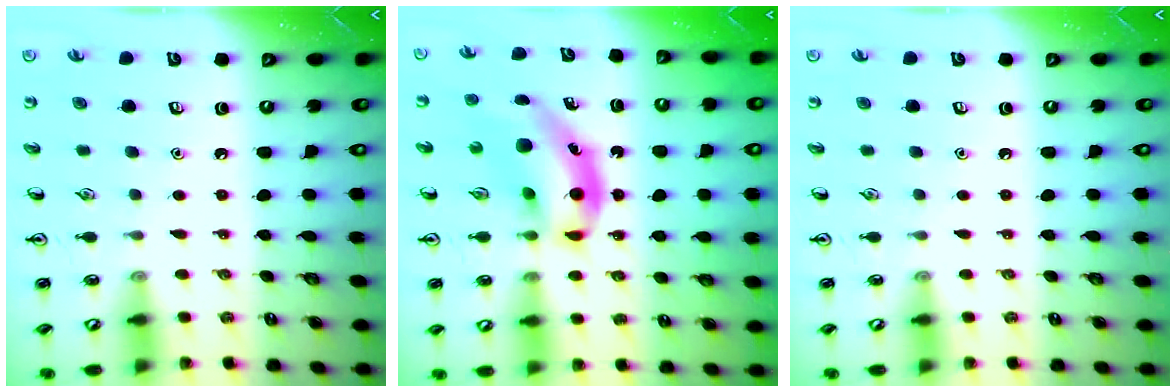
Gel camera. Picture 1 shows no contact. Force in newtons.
{"total": 11.9, "press": 11.4, "slide": 3.3}
{"total": 0.0}